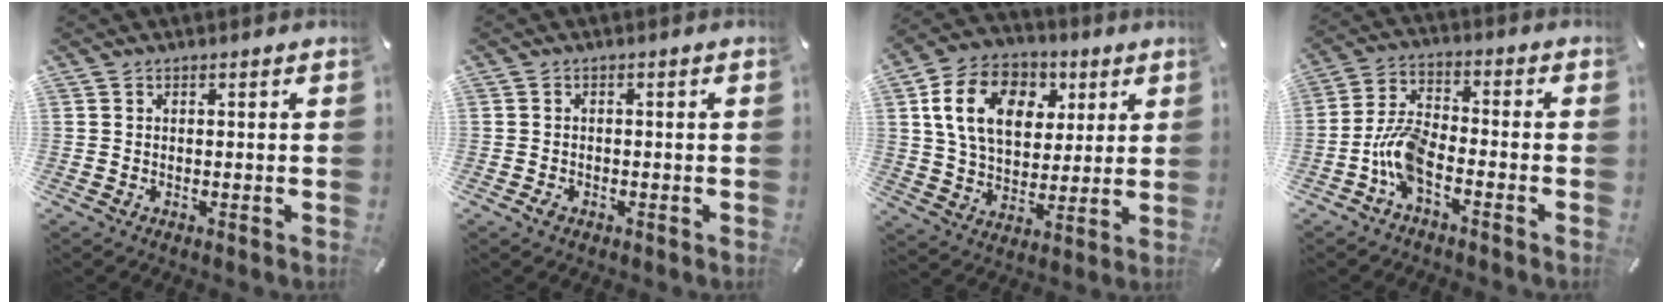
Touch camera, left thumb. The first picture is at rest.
{"total": 1.4, "force": [-0.8, 0.9, 0.7], "torque": [-0.013, 0.005, -0.016]}
{"total": 15.8, "force": [5.2, 11.7, 9.1], "torque": [-0.159, 0.002, 0.097]}
{"total": 8.5, "force": [-4.5, 3.6, 6.3], "torque": [-0.148, 0.007, -0.085]}